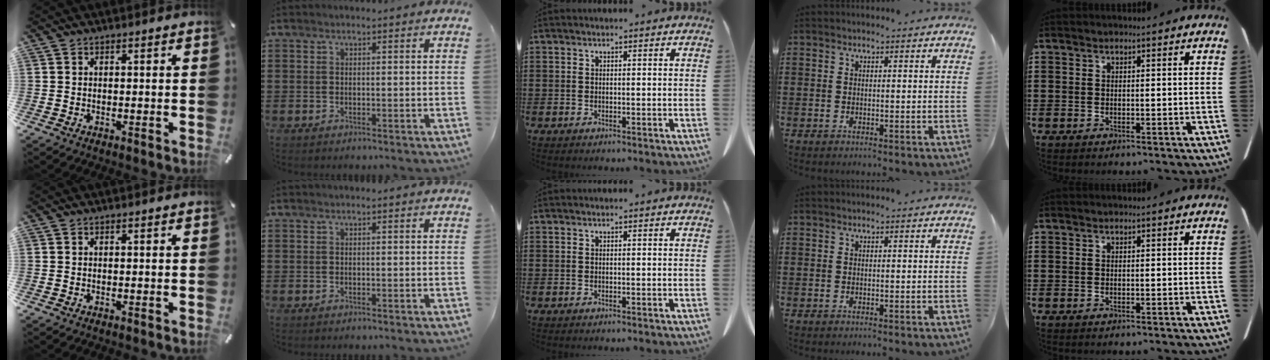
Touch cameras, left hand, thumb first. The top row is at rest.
{}